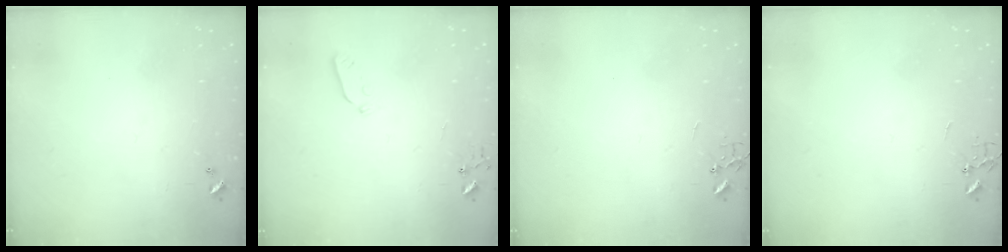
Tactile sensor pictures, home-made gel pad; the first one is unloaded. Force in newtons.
{"total": 3.5, "press": 3.5, "slide": 0.4}
{"total": 0.0}
{"total": 0.0}